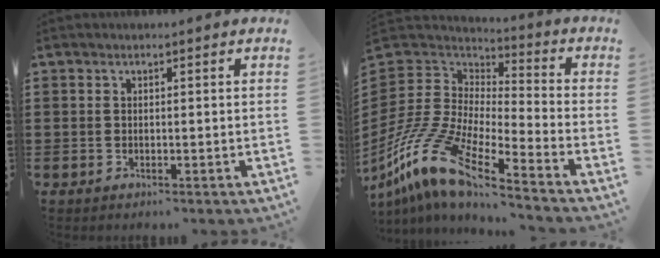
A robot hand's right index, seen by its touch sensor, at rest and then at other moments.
{"total": 14.3, "force": [-10.6, 3.5, 8.8], "torque": [-0.220, 0.000, -0.214]}